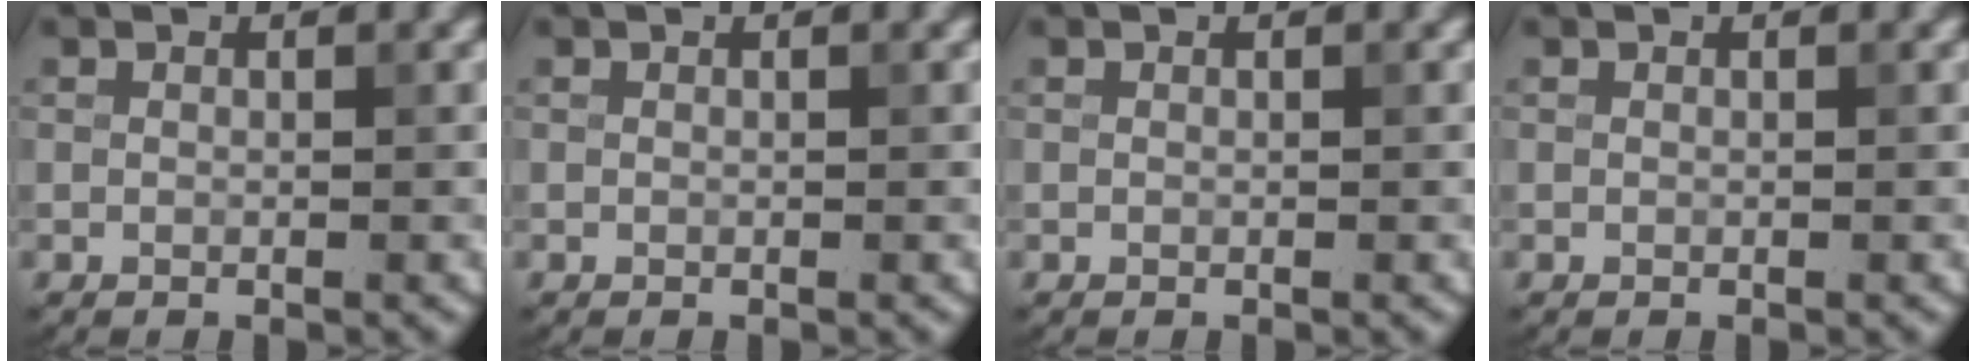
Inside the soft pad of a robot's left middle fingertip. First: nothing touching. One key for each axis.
{"total": 0.0}
{"total": 0.0}
{"total": 0.0}